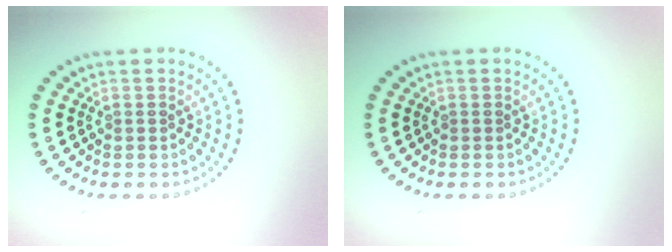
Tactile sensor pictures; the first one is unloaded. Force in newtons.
{"total": 0.0}